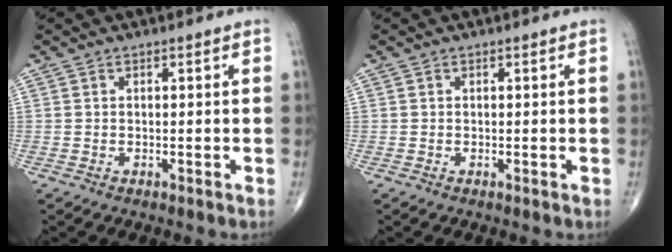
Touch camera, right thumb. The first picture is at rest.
{"total": 0.0}